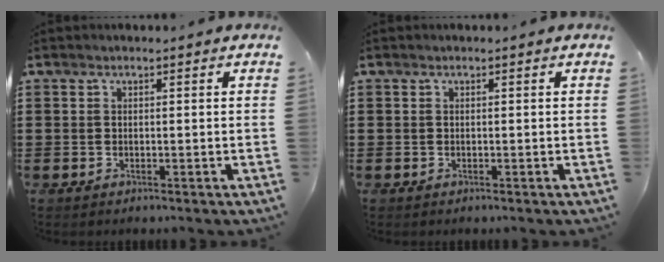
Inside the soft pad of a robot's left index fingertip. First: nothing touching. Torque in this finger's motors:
{"motor_torque": [-0.01, 0.01, 0.00, 0.00]}